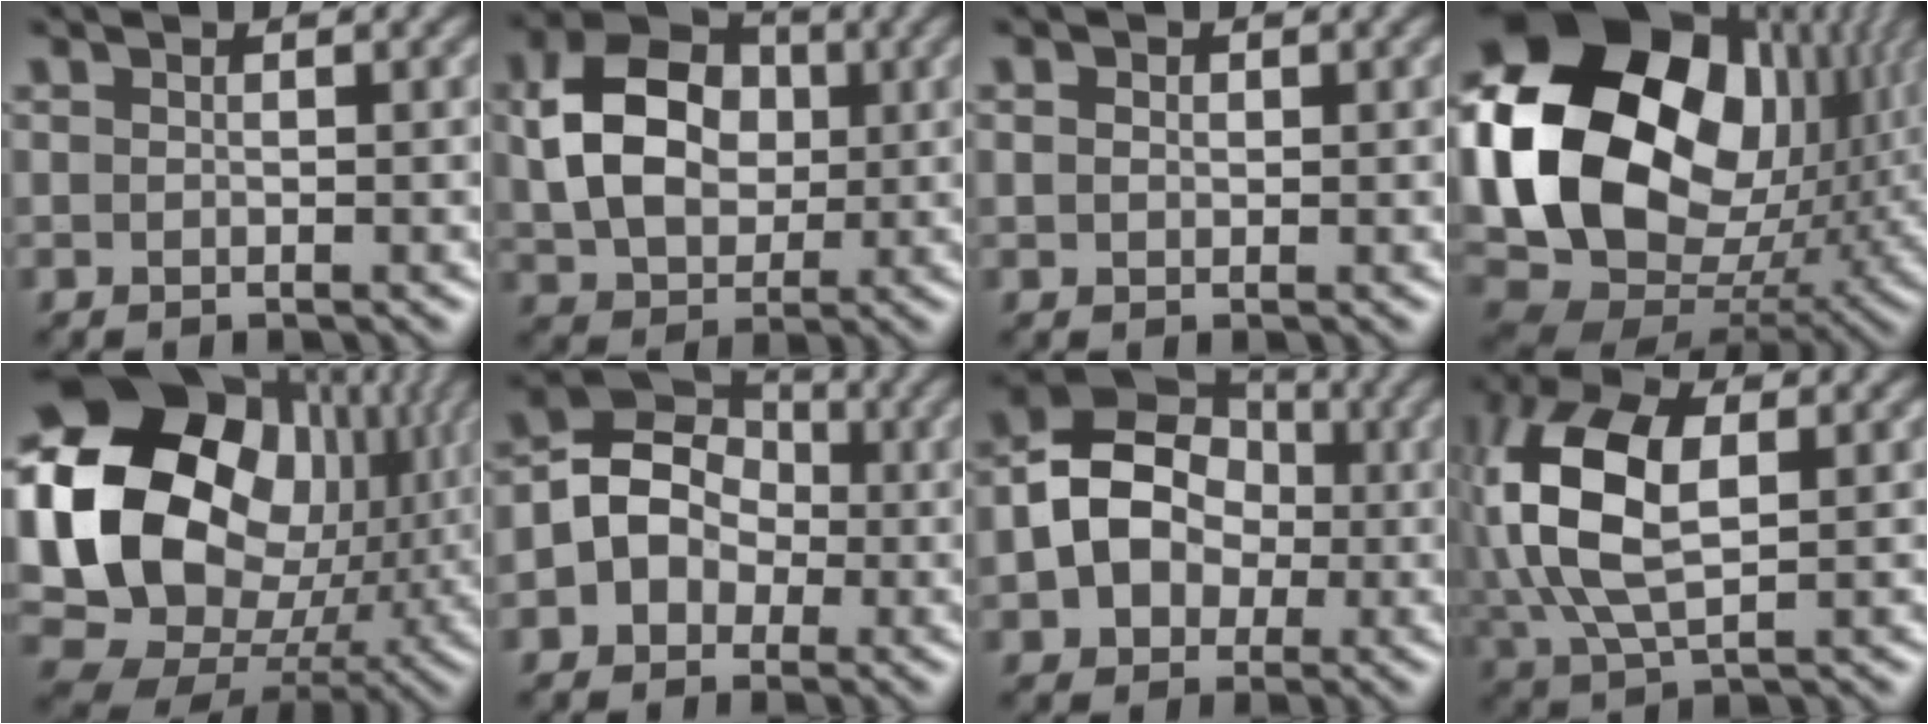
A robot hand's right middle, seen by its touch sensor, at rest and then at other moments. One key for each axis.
{"total": 8.1, "fx": 1.0, "fy": 6.1, "fz": 5.3, "tx": -0.112, "ty": 0.012, "tz": 0.016}
{"total": 1.1, "fx": 0.4, "fy": 0.9, "fz": 0.5, "tx": -0.011, "ty": 0.001, "tz": 0.001}
{"total": 22.2, "fx": 3.5, "fy": 16.7, "fz": 14.2, "tx": -0.326, "ty": -0.001, "tz": 0.086}
{"total": 23.2, "fx": 4.8, "fy": 18.8, "fz": 12.7, "tx": -0.272, "ty": -0.001, "tz": 0.095}
{"total": 7.2, "fx": -0.3, "fy": 6.4, "fz": 3.3, "tx": -0.041, "ty": 0.034, "tz": -0.035}
{"total": 8.8, "fx": -0.4, "fy": 7.2, "fz": 5.0, "tx": -0.080, "ty": 0.020, "tz": -0.024}
{"total": 10.3, "fx": 1.2, "fy": 5.5, "fz": 8.6, "tx": -0.209, "ty": 0.014, "tz": 0.016}